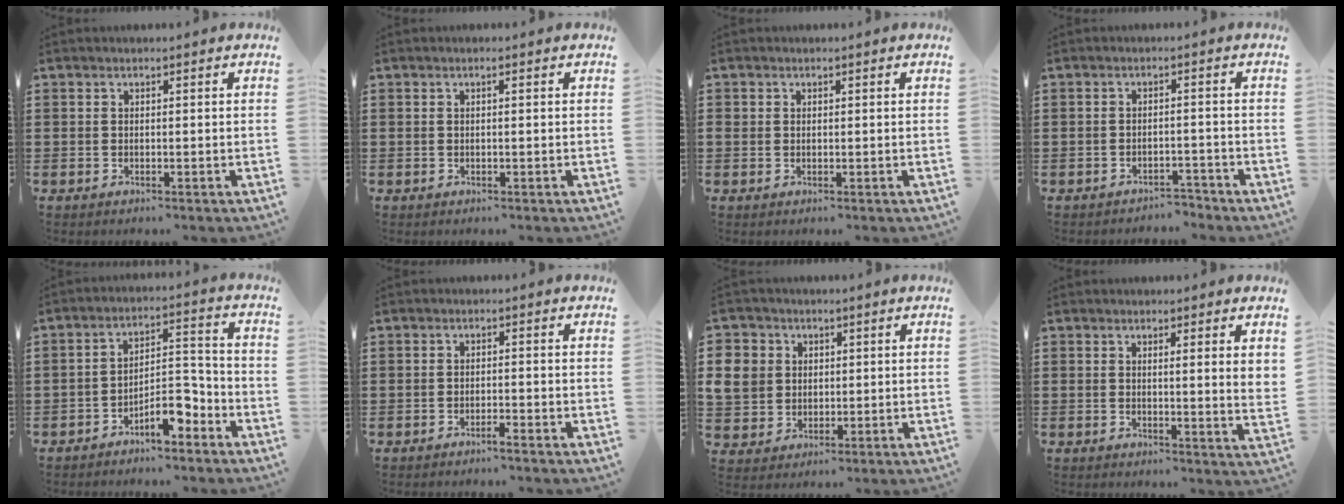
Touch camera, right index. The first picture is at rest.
{"total": 0.6, "force": [-0.1, -0.2, 0.6], "torque": [-0.009, -0.004, -0.002]}
{"total": 0.6, "force": [0.2, 0.5, 0.2], "torque": [-0.004, 0.002, 0.003]}
{"total": 2.3, "force": [-2.3, 0.2, 0.2], "torque": [-0.010, 0.000, -0.047]}
{"total": 7.0, "force": [-5.0, 2.2, 4.4], "torque": [-0.069, 0.015, -0.089]}
{"total": 1.4, "force": [-1.1, -0.2, 0.8], "torque": [-0.015, -0.003, -0.021]}
{"total": 6.4, "force": [1.4, 5.9, 2.1], "torque": [-0.085, 0.011, 0.022]}
{"total": 2.3, "force": [1.4, -0.5, 1.8], "torque": [-0.030, -0.007, 0.023]}